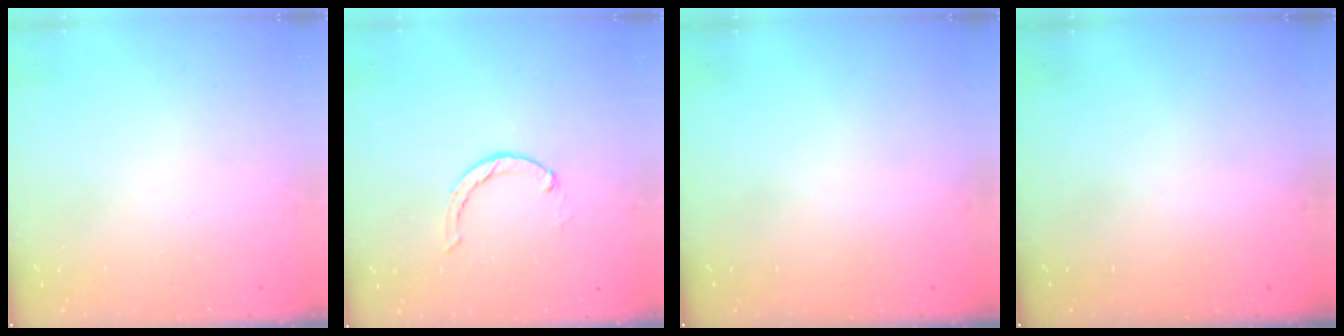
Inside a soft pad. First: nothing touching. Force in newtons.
{"total": 1.7, "press": 1.6, "slide": 0.3}
{"total": 0.0}
{"total": 0.0}